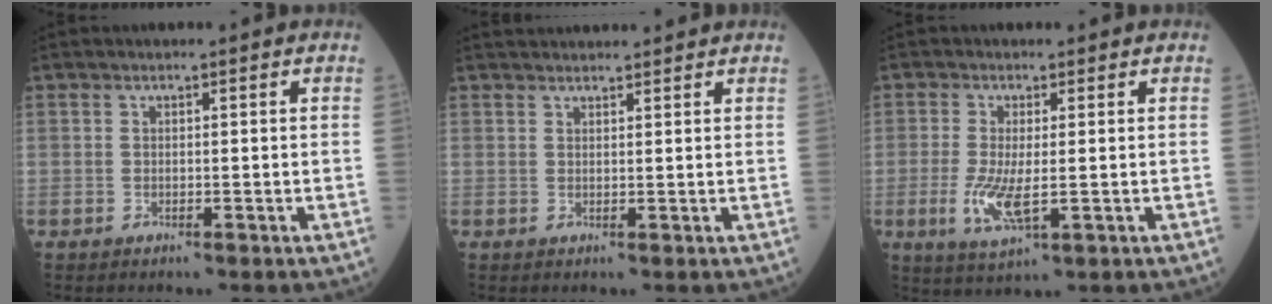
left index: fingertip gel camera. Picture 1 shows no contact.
{"total": 5.8, "force": [5.6, 0.5, 1.4], "torque": [-0.018, 0.035, 0.074]}
{"total": 5.4, "force": [-0.9, 1.5, 5.1], "torque": [-0.115, -0.017, -0.015]}